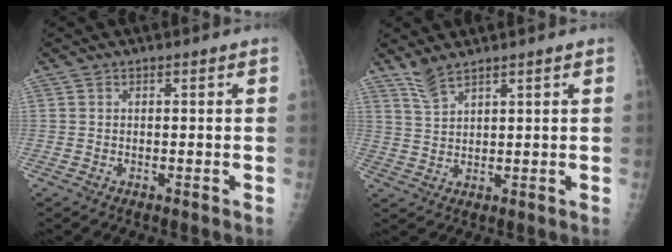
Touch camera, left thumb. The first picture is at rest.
{"total": 3.5, "force": [3.0, 0.6, 1.7], "torque": [-0.039, -0.009, 0.069]}